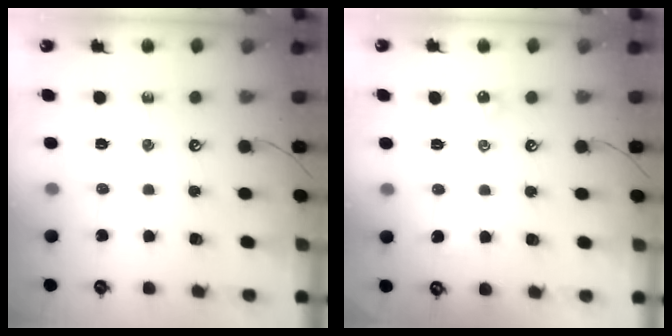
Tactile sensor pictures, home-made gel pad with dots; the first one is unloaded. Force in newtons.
{"total": 2.6, "press": 2.6, "slide": 0.5}